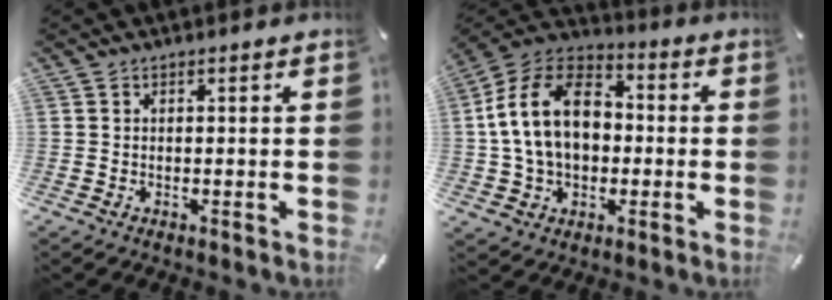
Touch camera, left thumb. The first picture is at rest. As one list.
[{"total": 17.6, "force": [0.4, 13.4, 11.5], "torque": [-0.247, 0.016, 0.002]}]